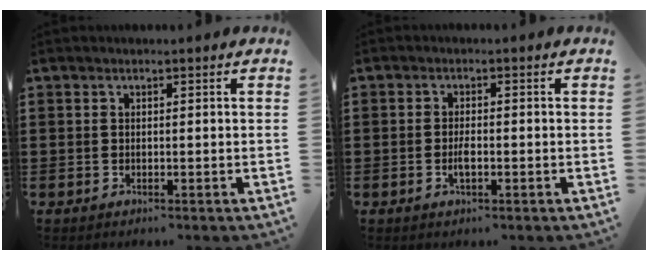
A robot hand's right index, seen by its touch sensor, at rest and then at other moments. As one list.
[{"total": 2.2, "force": [-0.6, 0.7, 2.0], "torque": [-0.038, 0.001, -0.010]}]